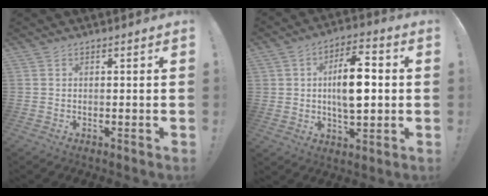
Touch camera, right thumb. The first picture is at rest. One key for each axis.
{"total": 15.8, "fx": 1.3, "fy": 10.6, "fz": 11.7, "tx": -0.171, "ty": 0.012, "tz": 0.027}